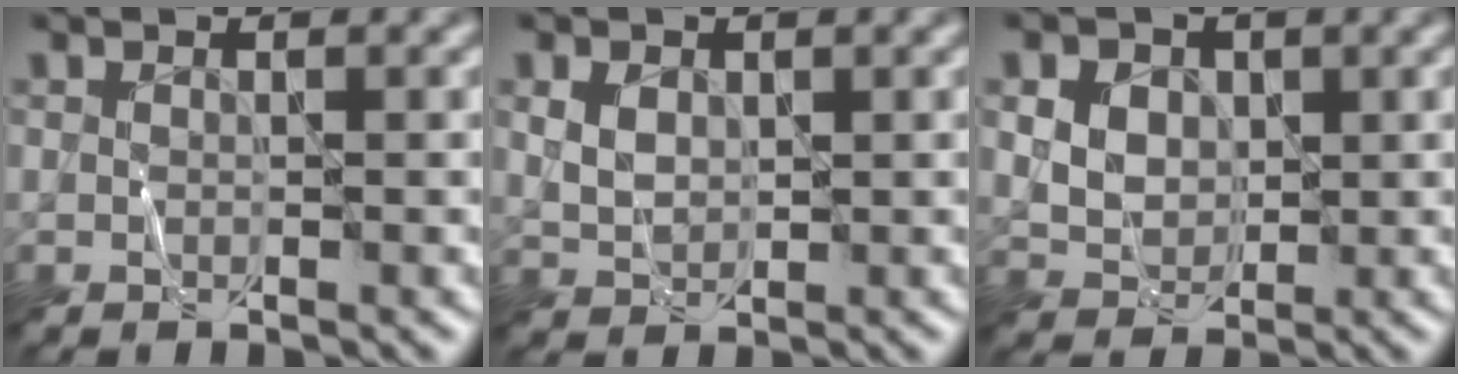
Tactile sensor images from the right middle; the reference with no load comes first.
{"total": 2.2, "force": [0.7, 1.6, 1.3], "torque": [-0.031, -0.001, 0.017]}
{"total": 7.5, "force": [2.9, 5.8, 3.8], "torque": [-0.074, 0.029, 0.038]}